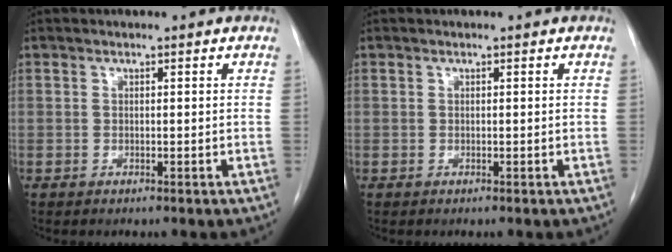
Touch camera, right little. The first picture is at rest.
{"total": 0.0}